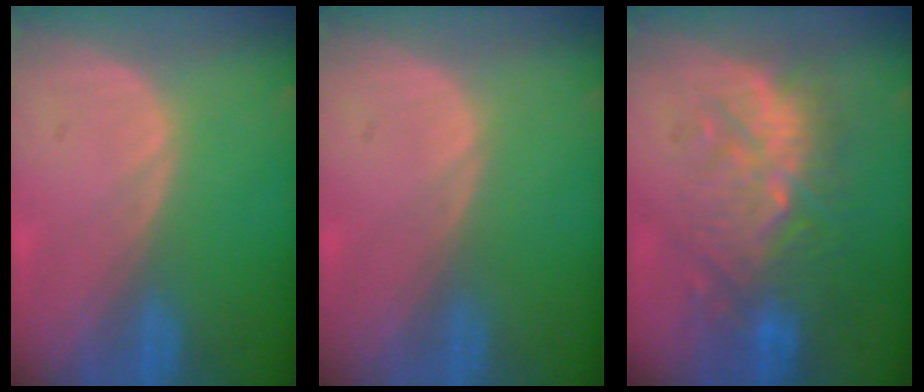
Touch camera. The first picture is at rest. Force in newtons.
{"total": 0.0}
{"total": 9.9, "press": 9.5, "slide": 2.5}